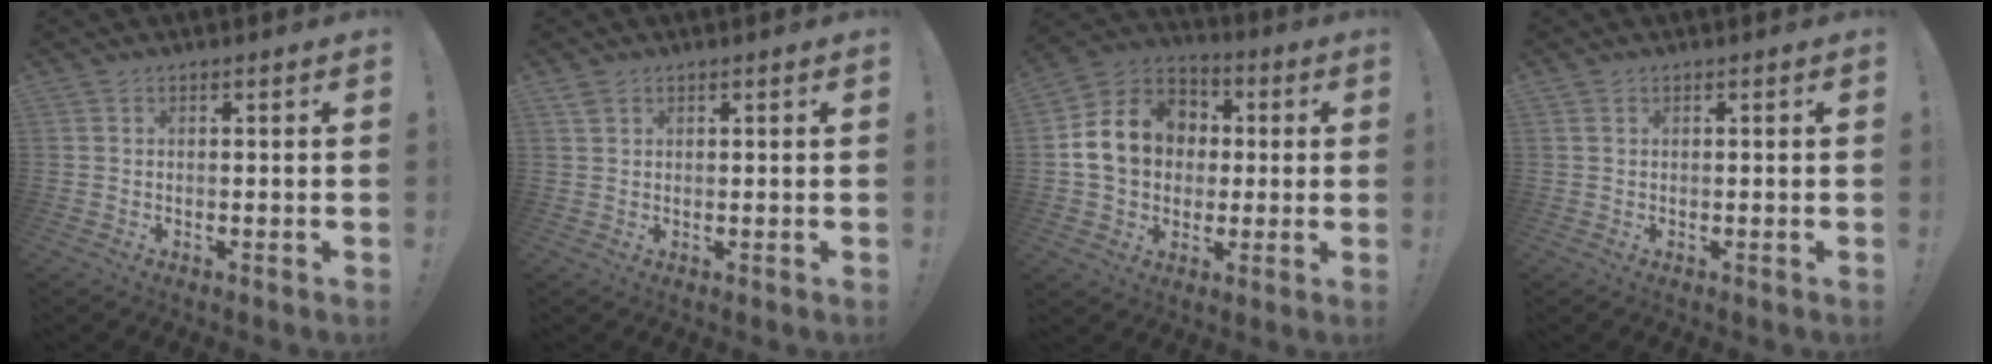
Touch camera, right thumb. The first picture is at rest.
{"total": 2.0, "force": [1.3, 1.0, 1.0], "torque": [-0.019, -0.001, 0.025]}
{"total": 16.1, "force": [2.2, 13.2, 8.9], "torque": [-0.140, 0.006, 0.050]}
{"total": 0.7, "force": [0.3, 0.5, 0.4], "torque": [-0.015, 0.004, 0.008]}